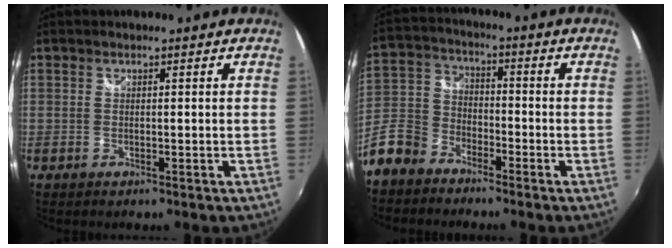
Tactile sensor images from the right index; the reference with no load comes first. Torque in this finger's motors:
{"motor_torque": [-0.11, -0.22, -0.56, -0.21]}